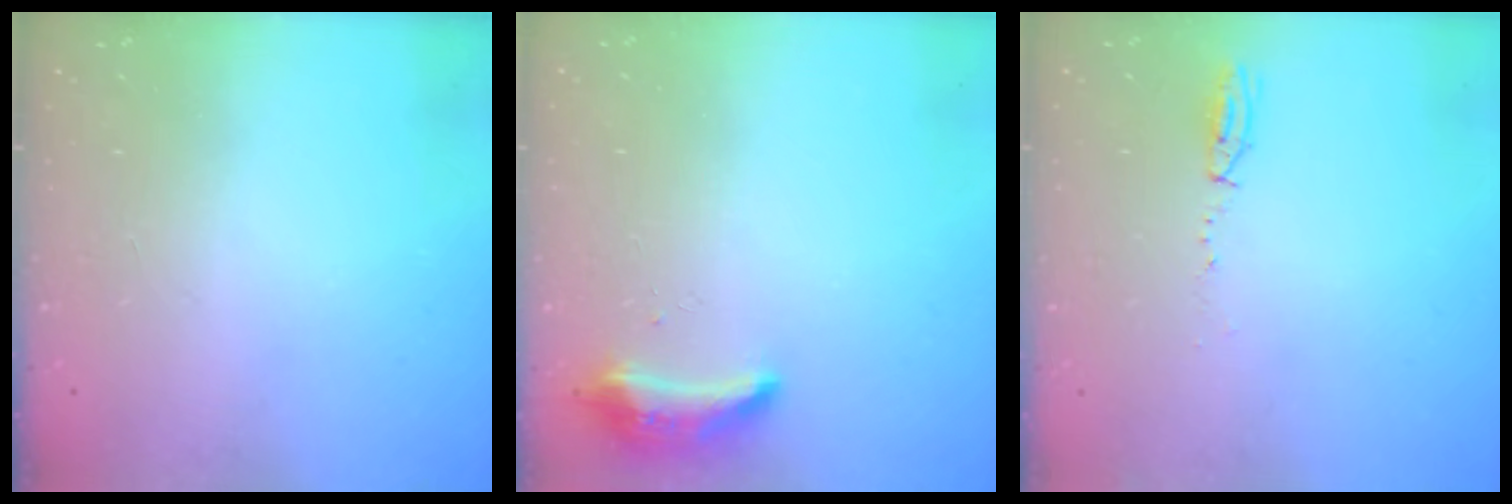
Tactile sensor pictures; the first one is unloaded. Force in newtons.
{"total": 9.6, "press": 9.6, "slide": 0.5}
{"total": 3.8, "press": 3.7, "slide": 0.9}